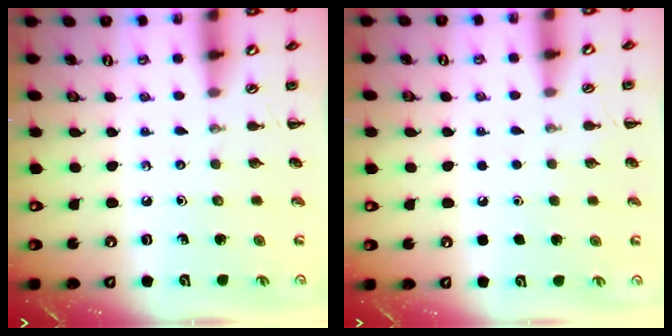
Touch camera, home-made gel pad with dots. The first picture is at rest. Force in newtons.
{"total": 1.7, "press": 1.6, "slide": 0.1}